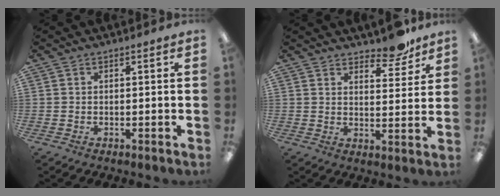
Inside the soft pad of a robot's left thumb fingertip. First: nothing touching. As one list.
[{"total": 7.9, "force": [6.7, 2.8, 3.2], "torque": [-0.023, -0.046, 0.115]}]